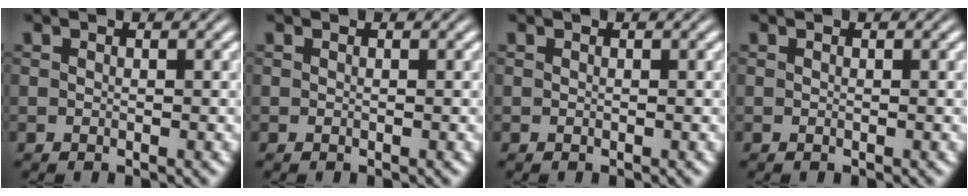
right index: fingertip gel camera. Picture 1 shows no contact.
{"total": 0.0}
{"total": 0.0}
{"total": 0.0}